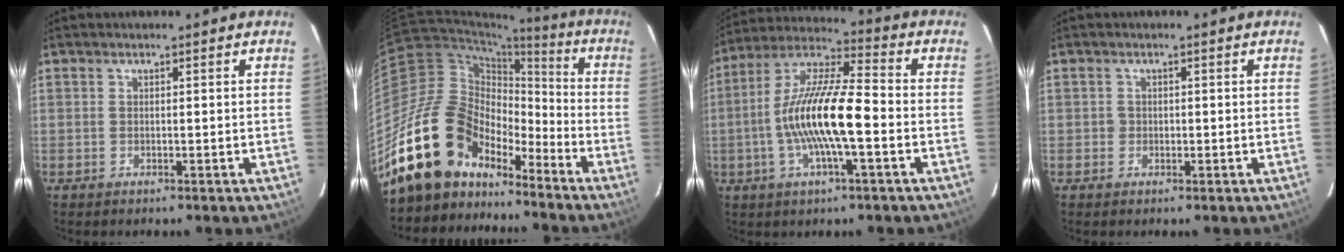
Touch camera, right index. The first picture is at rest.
{"total": 20.4, "force": [-14.8, 11.2, 8.4], "torque": [-0.165, 0.020, -0.254]}
{"total": 15.4, "force": [-3.2, 3.3, 14.7], "torque": [-0.284, 0.004, -0.065]}
{"total": 1.3, "force": [-0.3, 1.3, 0.0], "torque": [0.001, 0.002, -0.004]}